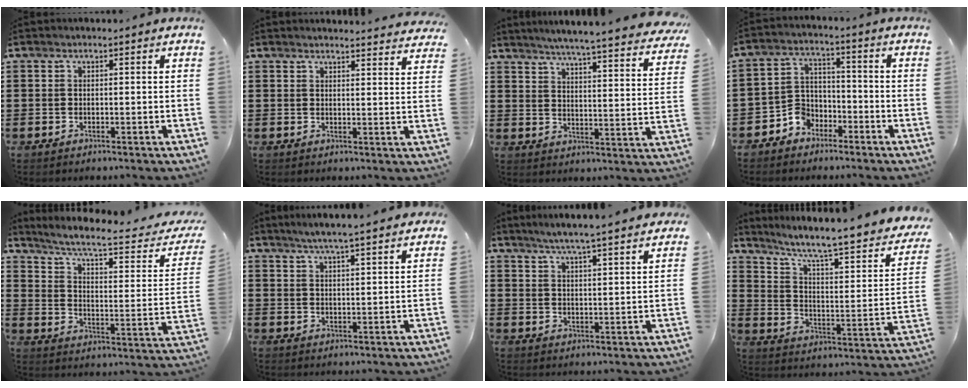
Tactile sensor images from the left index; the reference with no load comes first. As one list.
[{"total": 2.8, "force": [2.8, -0.3, 0.2], "torque": [-0.004, -0.016, 0.052]}, {"total": 4.5, "force": [4.0, -0.8, 1.8], "torque": [-0.056, -0.038, 0.062]}, {"total": 4.8, "force": [-3.7, 3.1, 0.5], "torque": [-0.026, 0.007, -0.076]}, {"total": 7.1, "force": [5.4, 0.4, 4.6], "torque": [-0.110, -0.035, 0.084]}, {"total": 4.2, "force": [3.7, -0.4, 1.9], "torque": [-0.048, -0.014, 0.065]}, {"total": 4.7, "force": [4.2, -0.6, 1.9], "torque": [-0.051, -0.019, 0.072]}, {"total": 7.0, "force": [5.0, 0.6, 4.8], "torque": [-0.107, -0.044, 0.072]}]